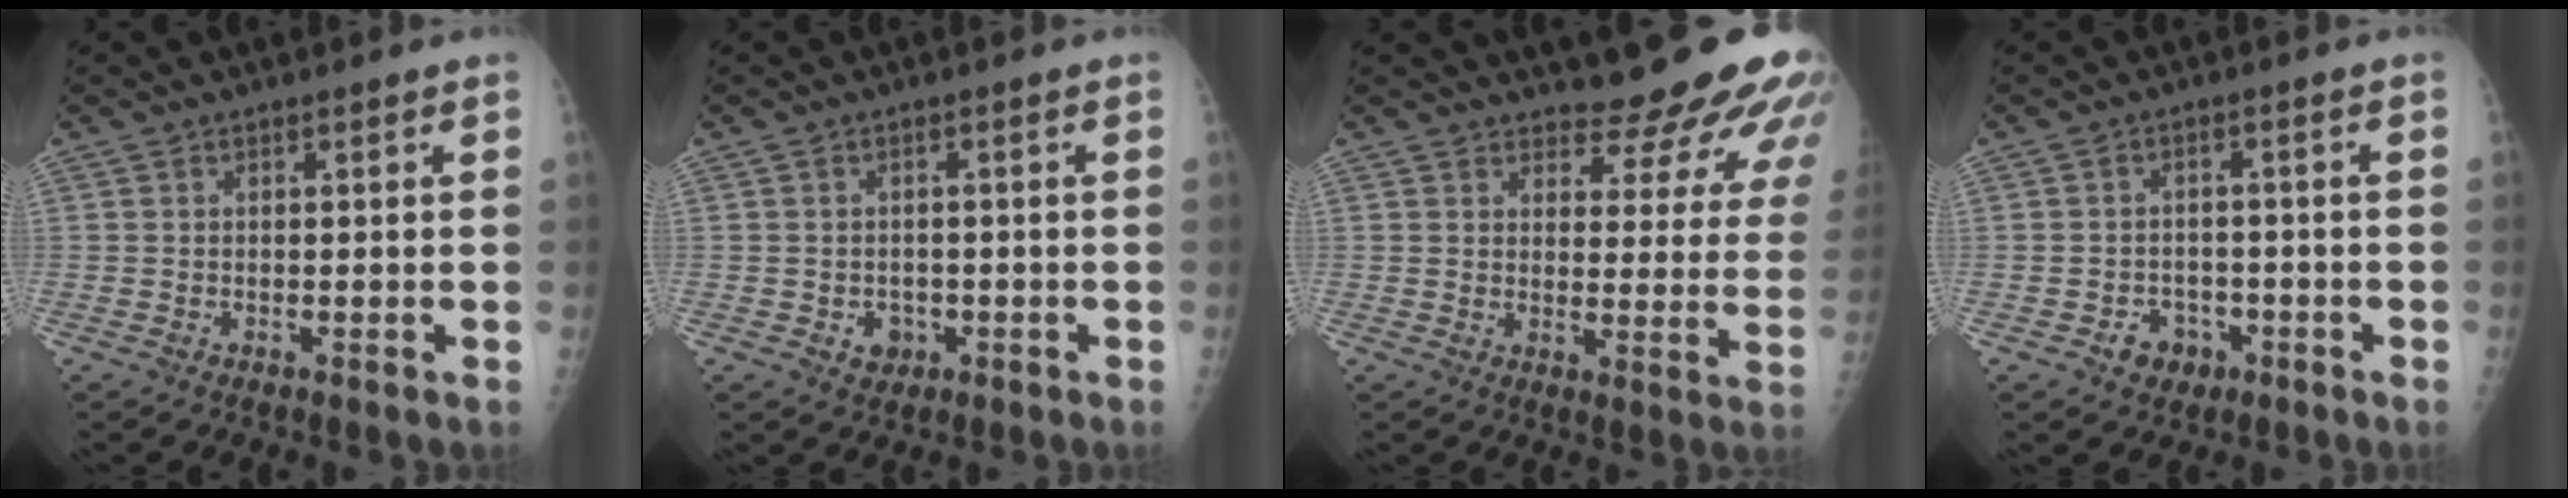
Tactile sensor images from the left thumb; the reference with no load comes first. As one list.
[{"total": 2.8, "force": [-1.0, 2.4, 1.1], "torque": [-0.003, 0.004, -0.007]}, {"total": 14.5, "force": [12.8, 4.2, 5.2], "torque": [-0.022, -0.102, 0.143]}, {"total": 4.4, "force": [-2.3, 3.5, 1.4], "torque": [-0.002, 0.018, -0.030]}]